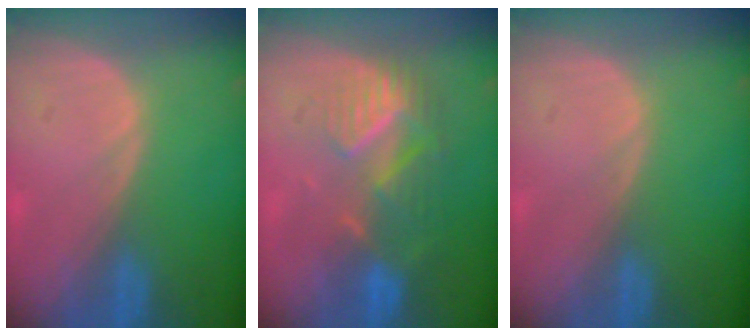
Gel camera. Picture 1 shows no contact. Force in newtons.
{"total": 9.0, "press": 7.9, "slide": 4.4}
{"total": 0.0}